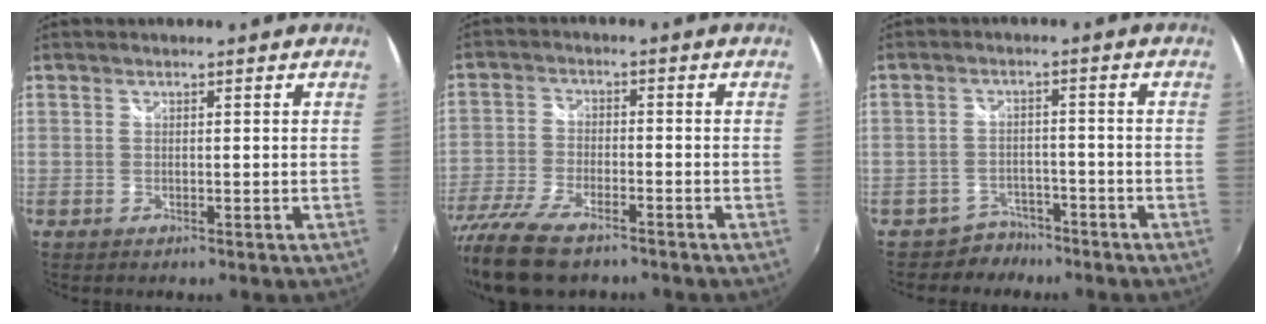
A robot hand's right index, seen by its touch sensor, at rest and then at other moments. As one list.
[{"total": 14.4, "force": [-10.9, 5.2, 8.0], "torque": [-0.192, -0.047, -0.203]}, {"total": 4.8, "force": [-3.7, 3.0, -0.4], "torque": [0.003, 0.021, -0.060]}]